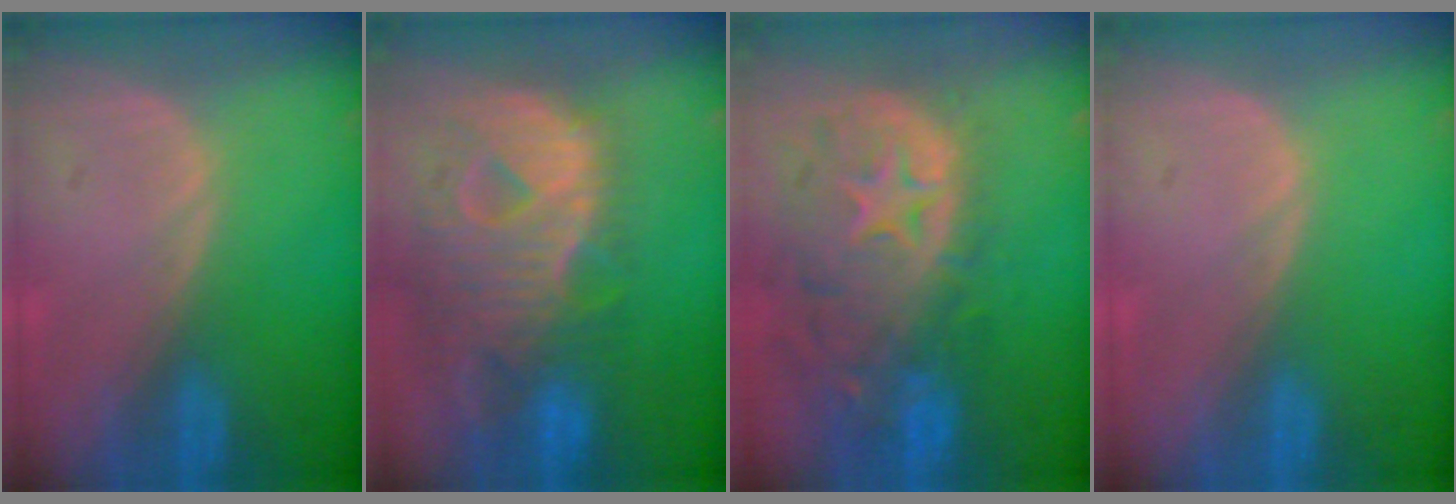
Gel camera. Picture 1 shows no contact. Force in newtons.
{"total": 12.8, "press": 10.8, "slide": 6.8}
{"total": 13.3, "press": 11.1, "slide": 7.4}
{"total": 0.0}